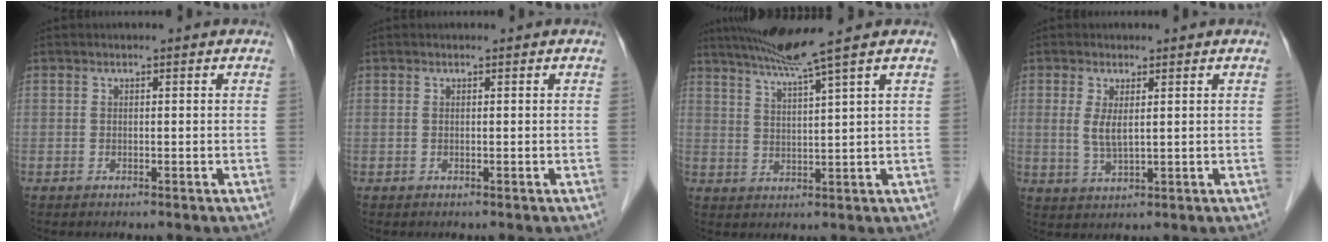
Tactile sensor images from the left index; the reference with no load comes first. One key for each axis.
{"total": 0.0}
{"total": 7.5, "fx": 5.7, "fy": -2.1, "fz": 4.4, "tx": -0.077, "ty": 0.002, "tz": 0.099}
{"total": 2.5, "fx": 0.4, "fy": 1.0, "fz": 2.2, "tx": -0.048, "ty": -0.004, "tz": 0.012}